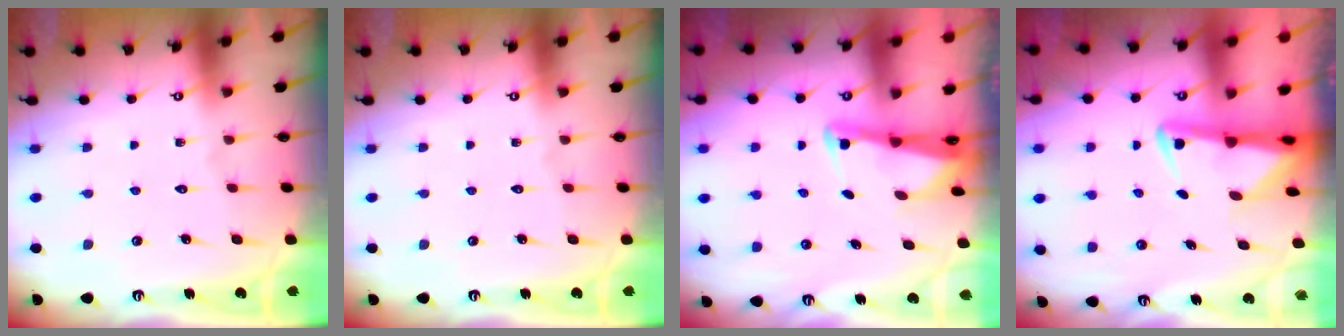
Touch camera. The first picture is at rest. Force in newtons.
{"total": 0.0}
{"total": 2.4, "press": 2.4, "slide": 0.3}
{"total": 3.5, "press": 3.4, "slide": 0.6}